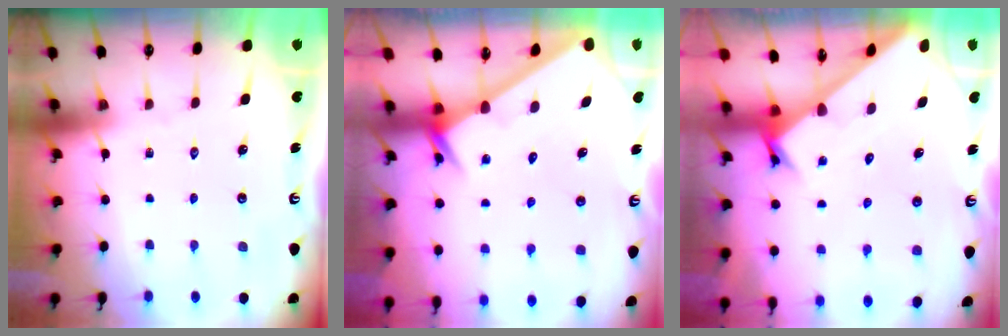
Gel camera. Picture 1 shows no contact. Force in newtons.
{"total": 2.6, "press": 2.6, "slide": 0.0}
{"total": 2.3, "press": 2.3, "slide": 0.2}